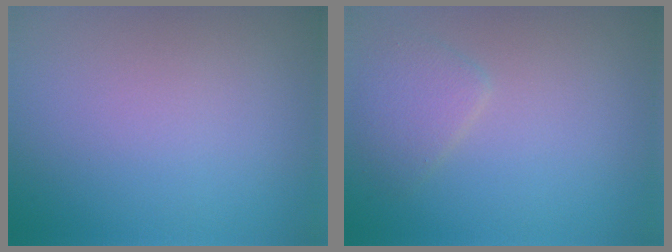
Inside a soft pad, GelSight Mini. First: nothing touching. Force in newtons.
{"total": 2.0, "press": 2.0, "slide": 0.1}